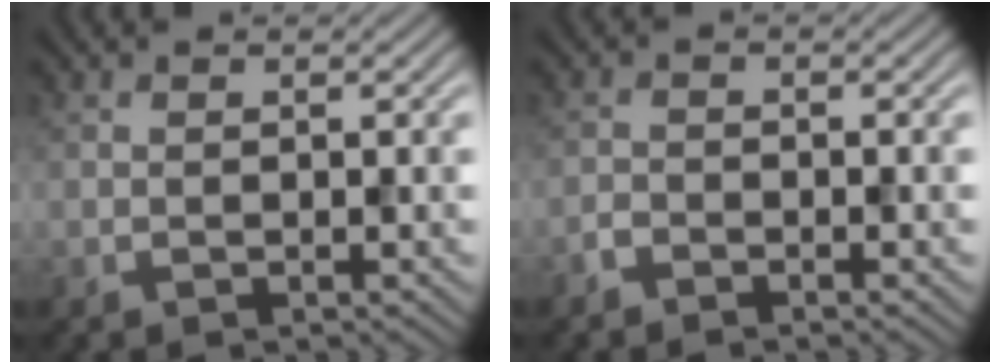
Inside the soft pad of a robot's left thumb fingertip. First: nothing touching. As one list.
[{"total": 1.3, "force": [-1.2, 0.4, 0.4], "torque": [-0.009, 0.000, -0.029]}]